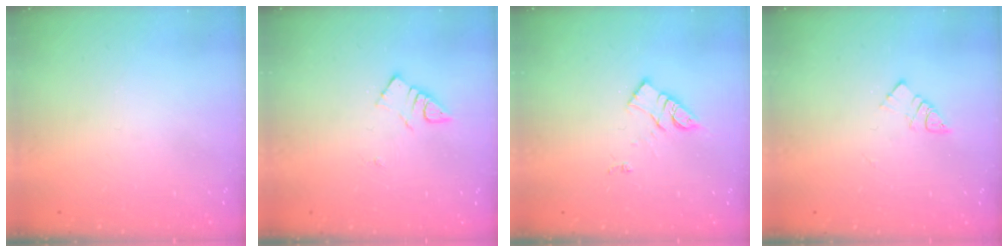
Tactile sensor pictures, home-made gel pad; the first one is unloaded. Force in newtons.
{"total": 2.8, "press": 2.7, "slide": 0.3}
{"total": 10.7, "press": 10.7, "slide": 0.7}
{"total": 5.6, "press": 5.6, "slide": 0.2}